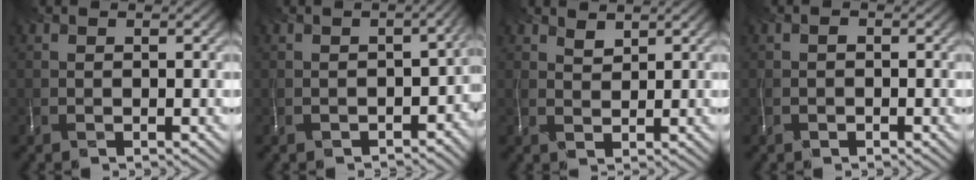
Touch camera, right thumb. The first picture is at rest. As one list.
[{"total": 6.1, "force": [-3.3, 3.8, 3.4], "torque": [-0.042, -0.035, -0.047]}, {"total": 1.6, "force": [1.4, 0.6, -0.3], "torque": [-0.003, -0.003, 0.039]}, {"total": 1.1, "force": [-0.7, 0.9, 0.0], "torque": [-0.001, -0.005, -0.010]}]